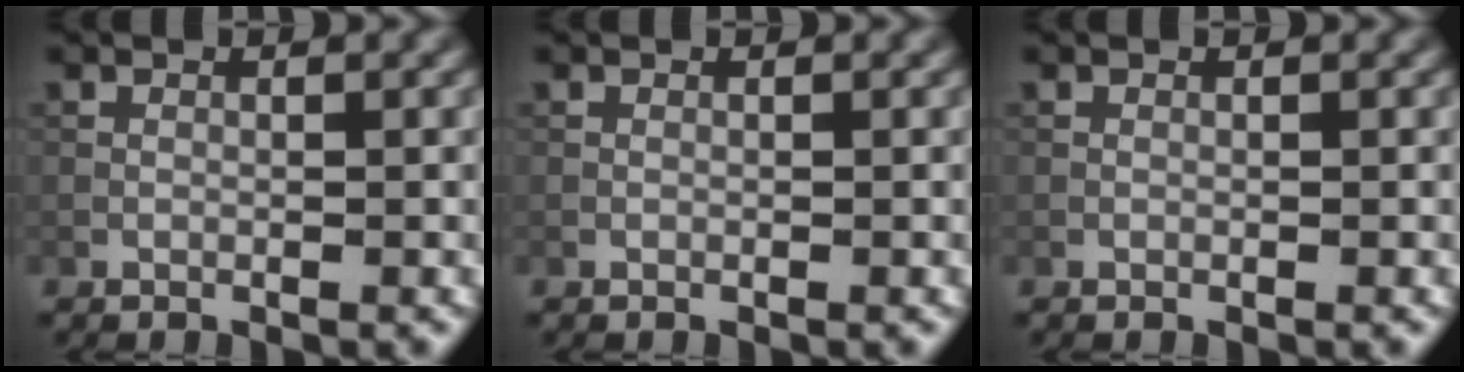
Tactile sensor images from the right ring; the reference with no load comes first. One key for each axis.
{"total": 0.0}
{"total": 0.0}